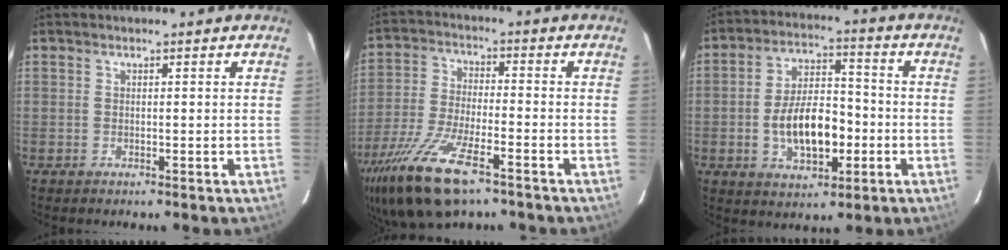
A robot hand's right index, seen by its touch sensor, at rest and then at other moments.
{"total": 17.5, "force": [-11.2, 5.6, 12.2], "torque": [-0.260, -0.048, -0.212]}
{"total": 12.2, "force": [-3.1, 6.1, 10.1], "torque": [-0.192, 0.013, -0.042]}